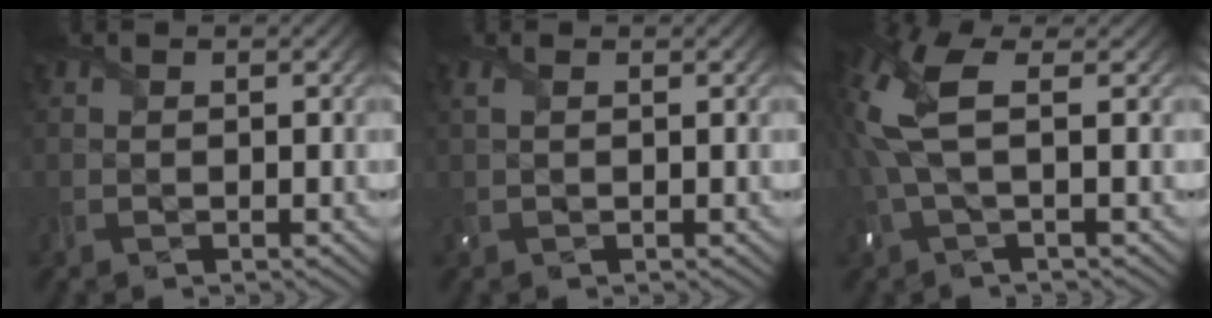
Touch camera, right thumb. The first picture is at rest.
{"total": 1.1, "force": [0.6, 0.5, 0.9], "torque": [-0.028, 0.005, 0.011]}
{"total": 8.4, "force": [1.9, 2.7, 7.7], "torque": [-0.196, 0.009, 0.032]}